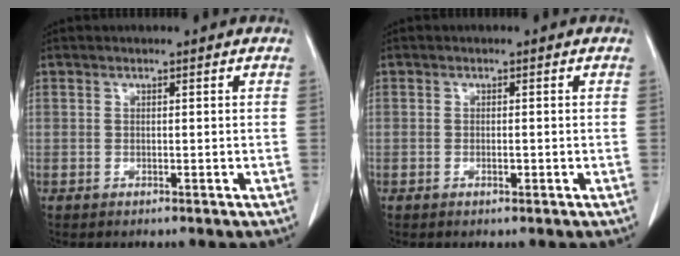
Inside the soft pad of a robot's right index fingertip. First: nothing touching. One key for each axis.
{"total": 0.9, "fx": -0.3, "fy": 0.2, "fz": 0.8, "tx": -0.015, "ty": -0.001, "tz": -0.005}